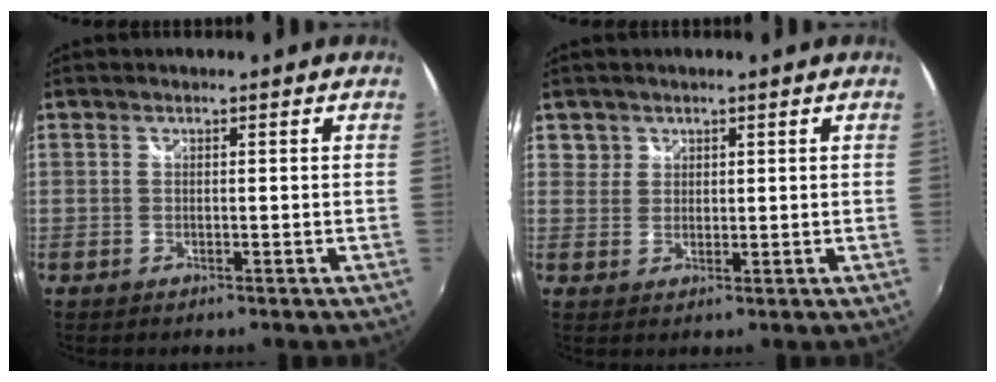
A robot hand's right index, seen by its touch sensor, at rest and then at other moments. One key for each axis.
{"total": 3.1, "fx": 1.5, "fy": 2.6, "fz": 0.2, "tx": 0.009, "ty": 0.008, "tz": 0.025}